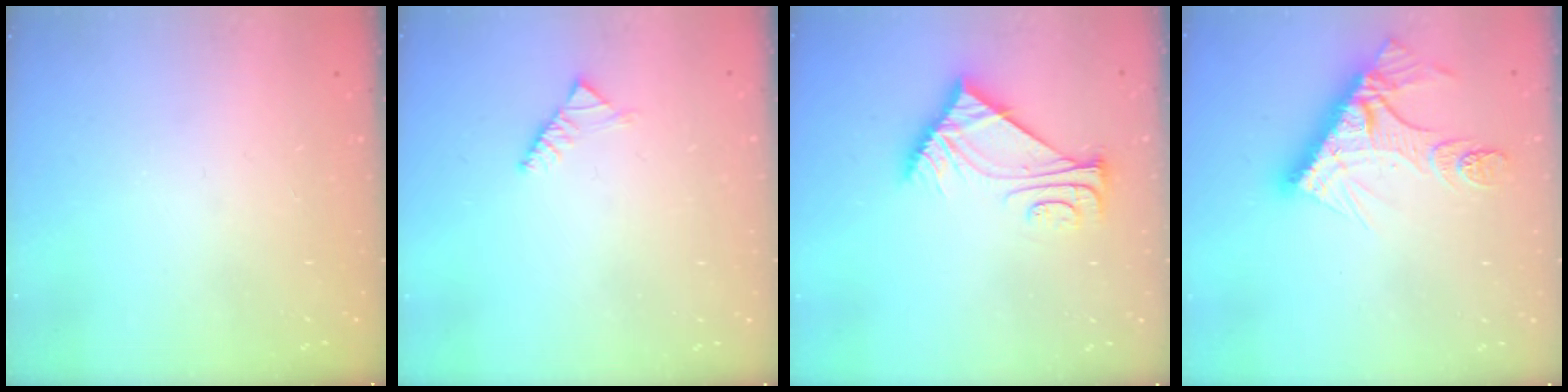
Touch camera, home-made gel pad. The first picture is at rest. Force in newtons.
{"total": 2.6, "press": 2.5, "slide": 0.8}
{"total": 7.6, "press": 7.6, "slide": 0.9}
{"total": 14.0, "press": 14.0, "slide": 1.2}